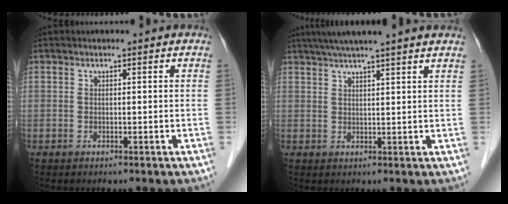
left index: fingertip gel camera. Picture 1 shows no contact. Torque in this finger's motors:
{"motor_torque": [0.09, -0.43, 0.57, 0.15]}